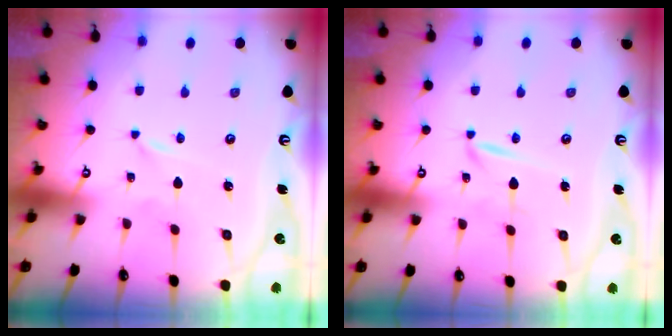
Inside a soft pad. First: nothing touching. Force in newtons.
{"total": 3.0, "press": 3.0, "slide": 0.3}